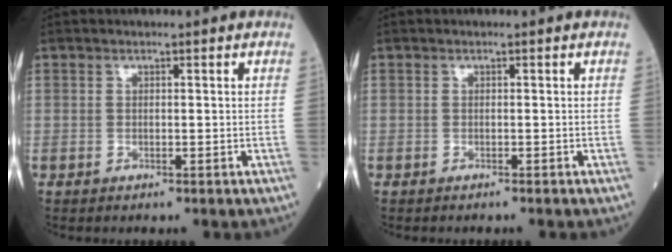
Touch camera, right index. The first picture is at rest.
{"total": 0.7, "force": [-0.6, -0.1, 0.2], "torque": [-0.002, 0.001, -0.012]}